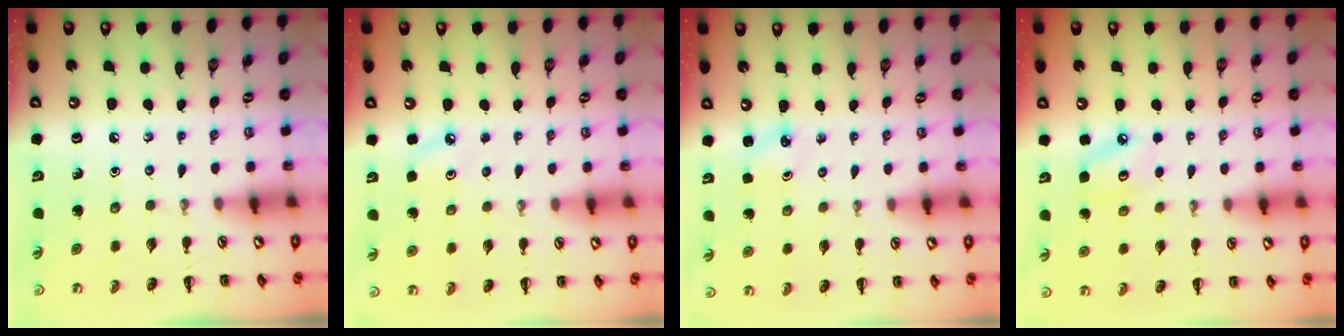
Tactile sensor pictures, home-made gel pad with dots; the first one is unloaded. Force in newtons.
{"total": 4.9, "press": 4.7, "slide": 1.4}
{"total": 2.3, "press": 2.2, "slide": 0.7}
{"total": 5.7, "press": 5.6, "slide": 1.0}